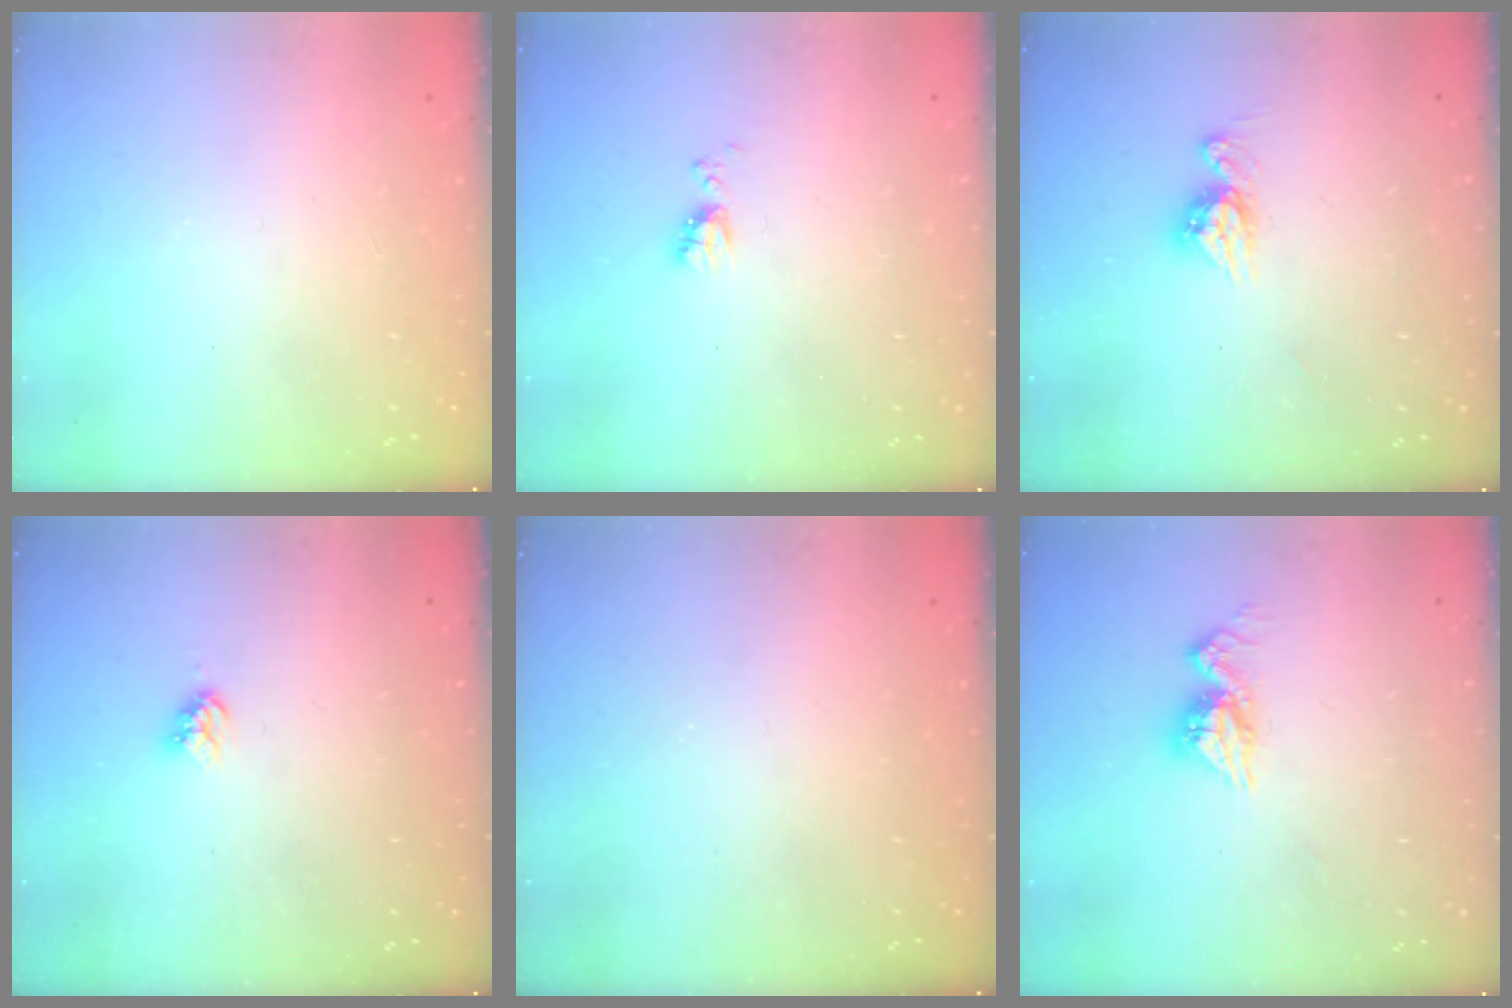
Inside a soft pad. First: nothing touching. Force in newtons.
{"total": 5.7, "press": 5.7, "slide": 0.8}
{"total": 8.5, "press": 8.4, "slide": 0.8}
{"total": 3.9, "press": 3.9, "slide": 0.4}
{"total": 0.0}
{"total": 9.3, "press": 9.3, "slide": 0.6}